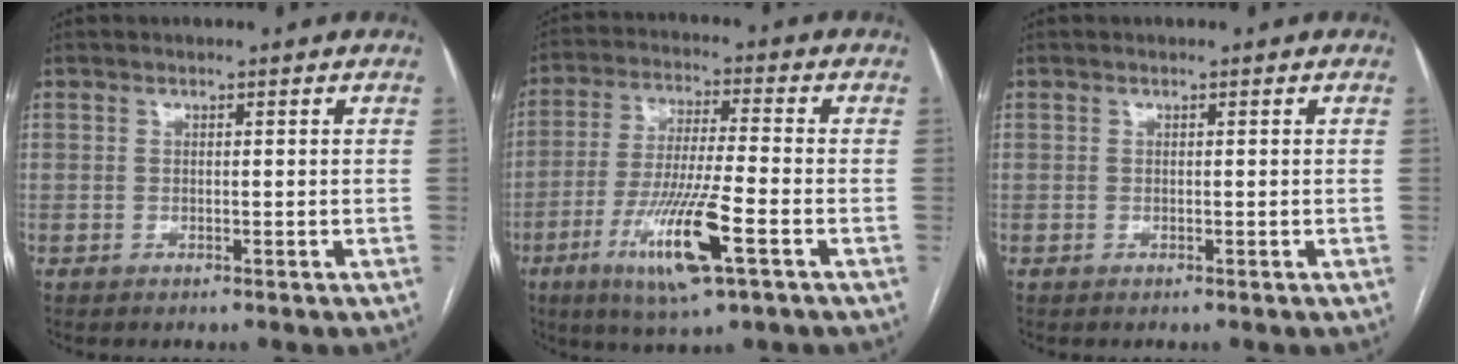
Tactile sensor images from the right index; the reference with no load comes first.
{"total": 12.9, "force": [-5.3, 0.9, 11.8], "torque": [-0.233, -0.022, -0.091]}
{"total": 0.0}